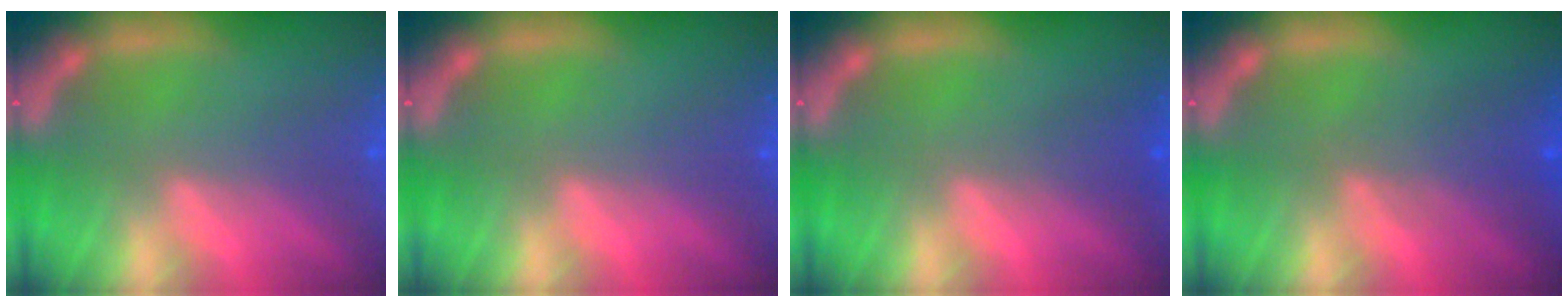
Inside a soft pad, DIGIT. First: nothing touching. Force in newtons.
{"total": 0.0}
{"total": 1.5}
{"total": 3.5}